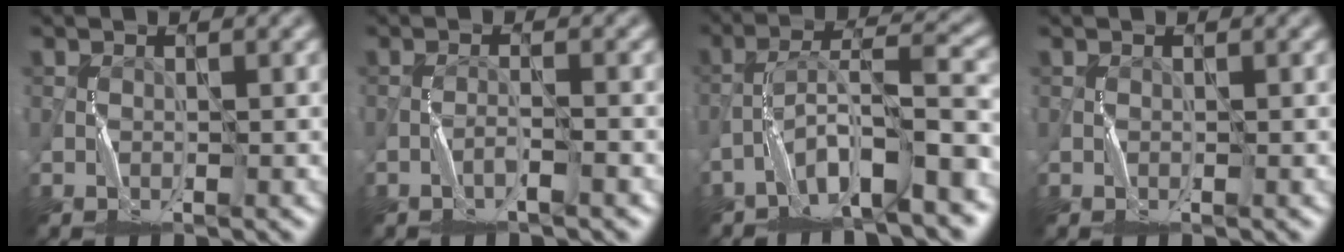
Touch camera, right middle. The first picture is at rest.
{"total": 1.4, "force": [-0.9, 0.1, 1.1], "torque": [-0.019, 0.009, -0.021]}
{"total": 8.2, "force": [-4.8, 1.7, 6.4], "torque": [-0.106, 0.022, -0.087]}
{"total": 0.0}